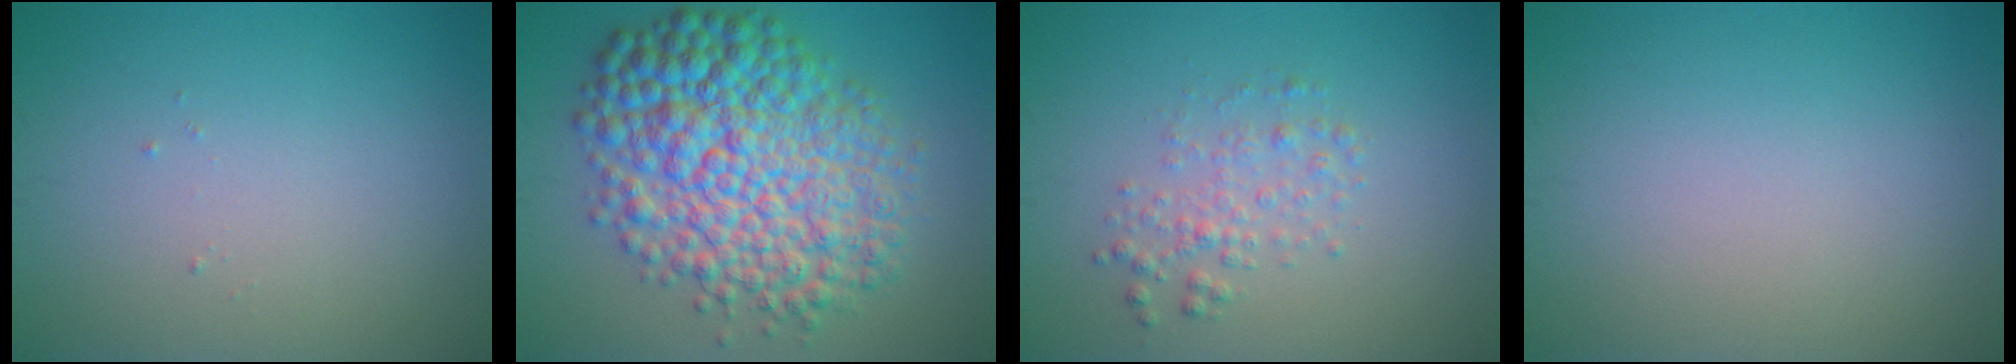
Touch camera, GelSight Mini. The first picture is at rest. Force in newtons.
{"total": 10.9, "press": 10.9, "slide": 0.0}
{"total": 2.0, "press": 2.0, "slide": 0.1}
{"total": 0.0}